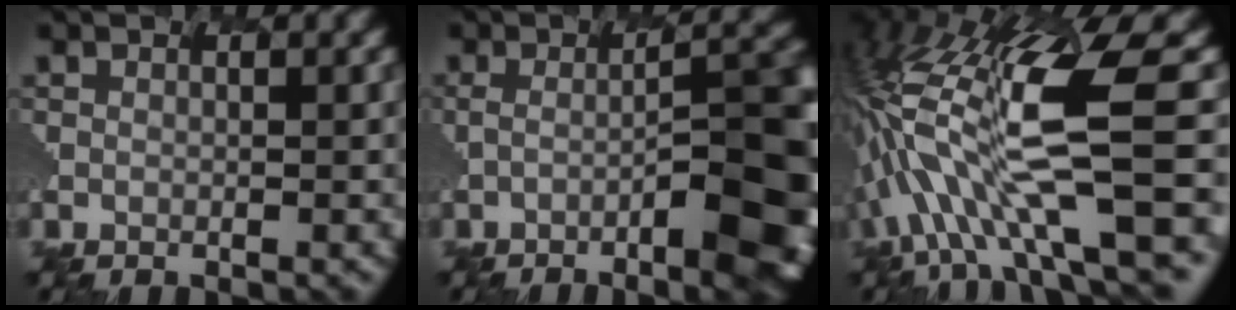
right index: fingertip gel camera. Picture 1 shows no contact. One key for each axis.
{"total": 11.2, "fx": -3.8, "fy": 3.2, "fz": 10.1, "tx": -0.111, "ty": 0.011, "tz": -0.058}
{"total": 12.6, "fx": -0.5, "fy": 4.1, "fz": 12.0, "tx": -0.260, "ty": 0.023, "tz": -0.015}